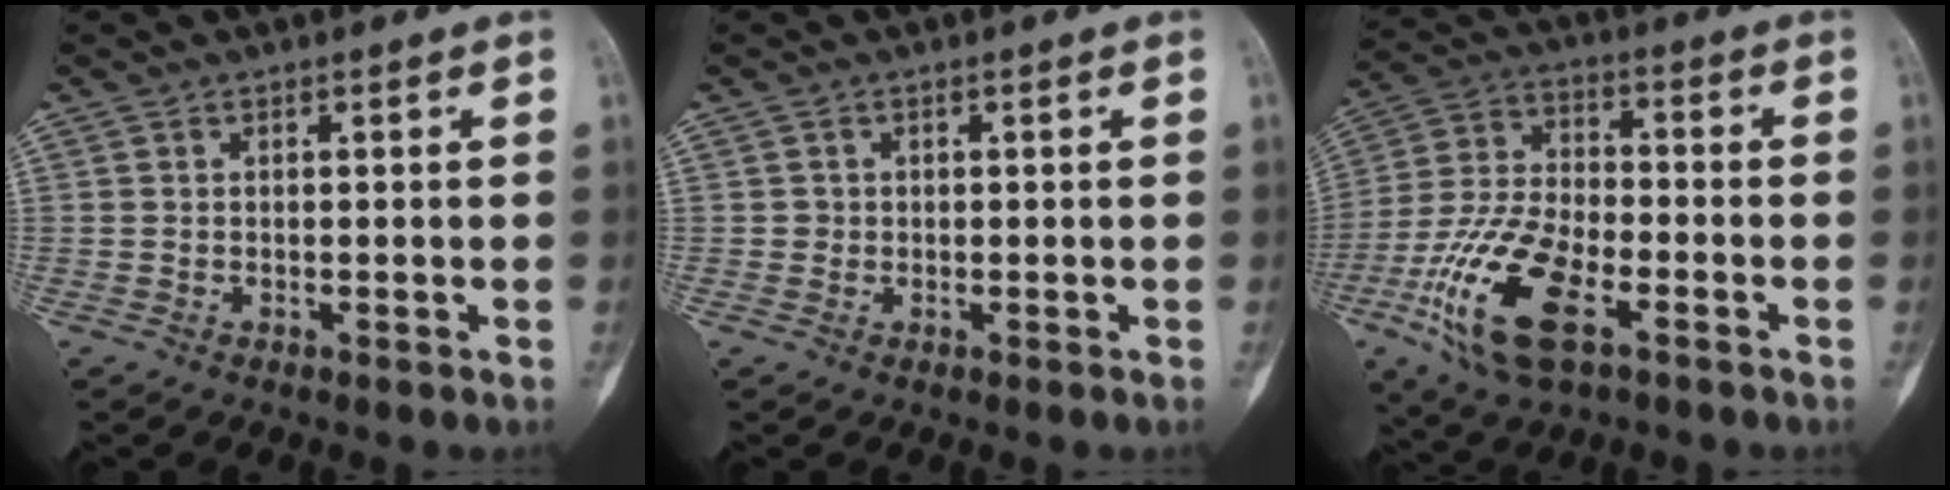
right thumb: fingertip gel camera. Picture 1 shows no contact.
{"total": 1.0, "force": [0.0, 1.0, 0.0], "torque": [0.007, 0.004, 0.000]}
{"total": 17.2, "force": [-7.3, 7.9, 13.4], "torque": [-0.271, 0.018, -0.136]}